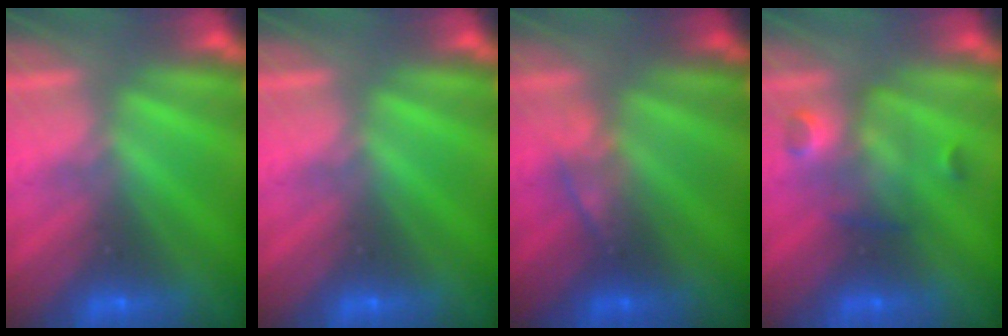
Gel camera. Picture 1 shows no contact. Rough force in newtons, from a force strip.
{"total": 0.0}
{"total": 2.4}
{"total": 2.9}